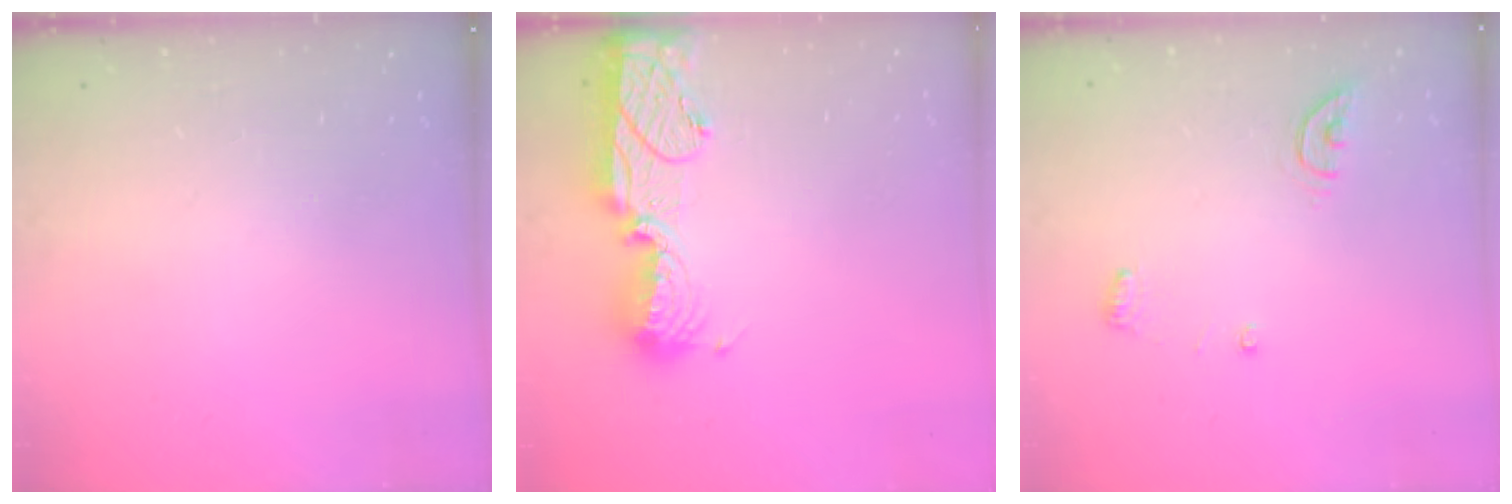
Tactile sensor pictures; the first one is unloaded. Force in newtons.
{"total": 15.3, "press": 14.8, "slide": 4.0}
{"total": 5.5, "press": 5.5, "slide": 0.2}